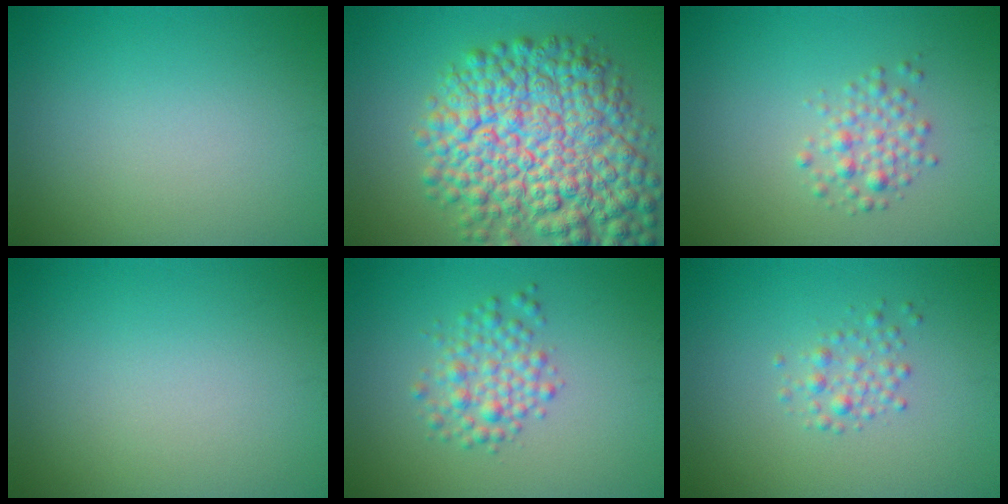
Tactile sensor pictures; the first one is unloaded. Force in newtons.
{"total": 12.3, "press": 12.3, "slide": 0.5}
{"total": 2.1, "press": 2.1, "slide": 0.1}
{"total": 0.0}
{"total": 2.9, "press": 2.9, "slide": 0.0}
{"total": 2.2, "press": 2.2, "slide": 0.1}